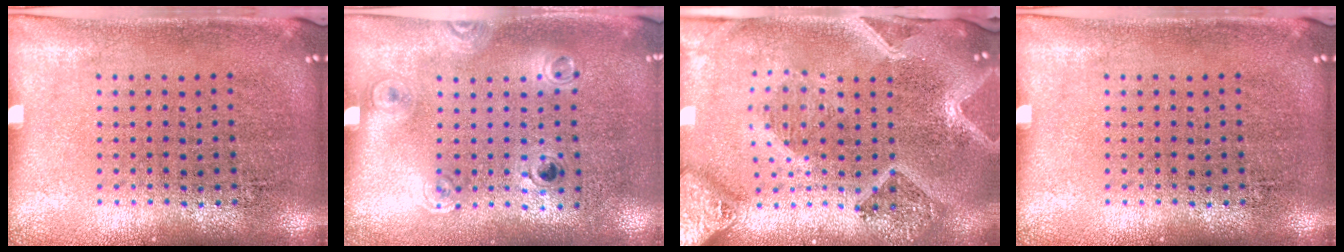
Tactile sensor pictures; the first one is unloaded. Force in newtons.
{"total": 1.1, "press": 0.8, "slide": 0.8}
{"total": 3.7, "press": 3.0, "slide": 2.2}
{"total": 0.0}